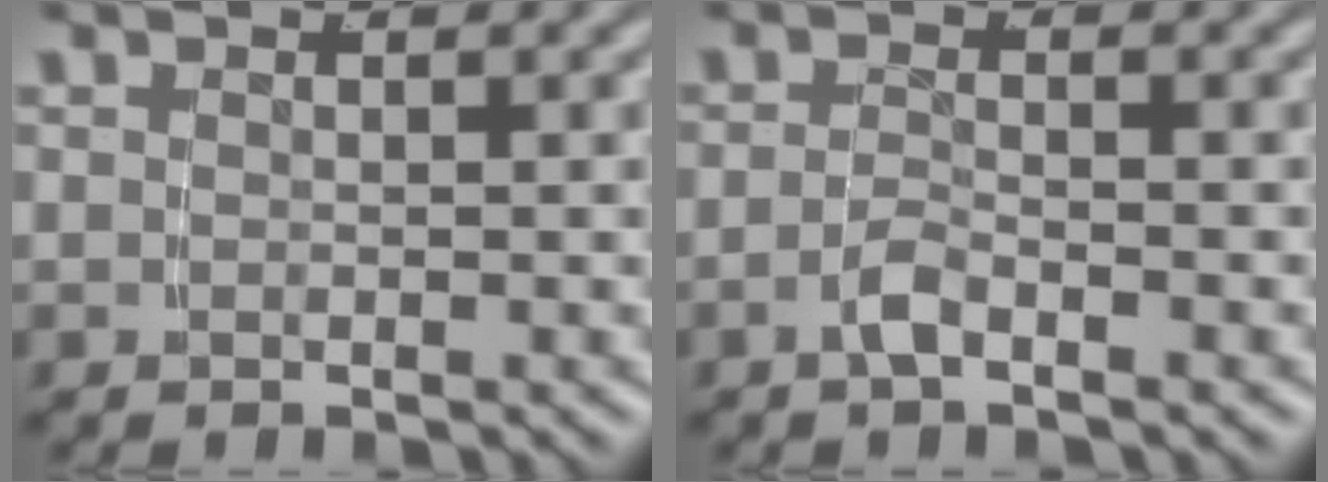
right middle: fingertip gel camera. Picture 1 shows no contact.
{"total": 1.8, "force": [-1.5, -0.4, 0.9], "torque": [-0.016, 0.002, -0.030]}